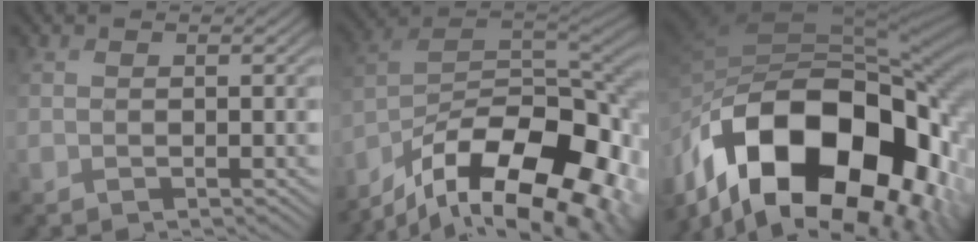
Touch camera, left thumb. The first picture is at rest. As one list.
[{"total": 17.6, "force": [-11.1, 7.1, 11.7], "torque": [-0.242, -0.024, -0.177]}, {"total": 20.0, "force": [-8.1, 11.5, 14.3], "torque": [-0.279, -0.024, -0.113]}]